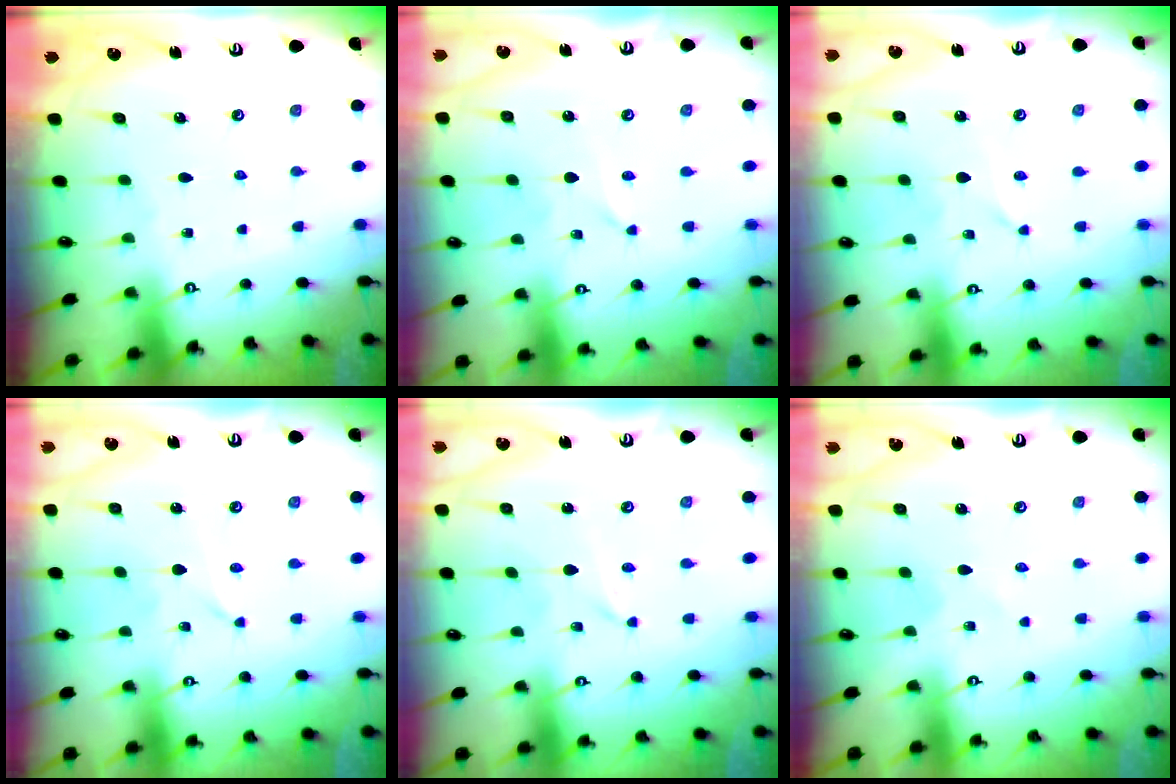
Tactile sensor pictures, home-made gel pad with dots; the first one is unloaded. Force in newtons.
{"total": 0.0}
{"total": 0.0}
{"total": 0.0}
{"total": 0.0}
{"total": 1.6, "press": 1.6, "slide": 0.2}